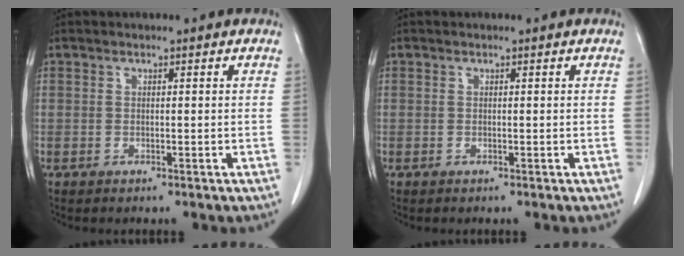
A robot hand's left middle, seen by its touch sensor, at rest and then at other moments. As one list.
[{"total": 0.0}]